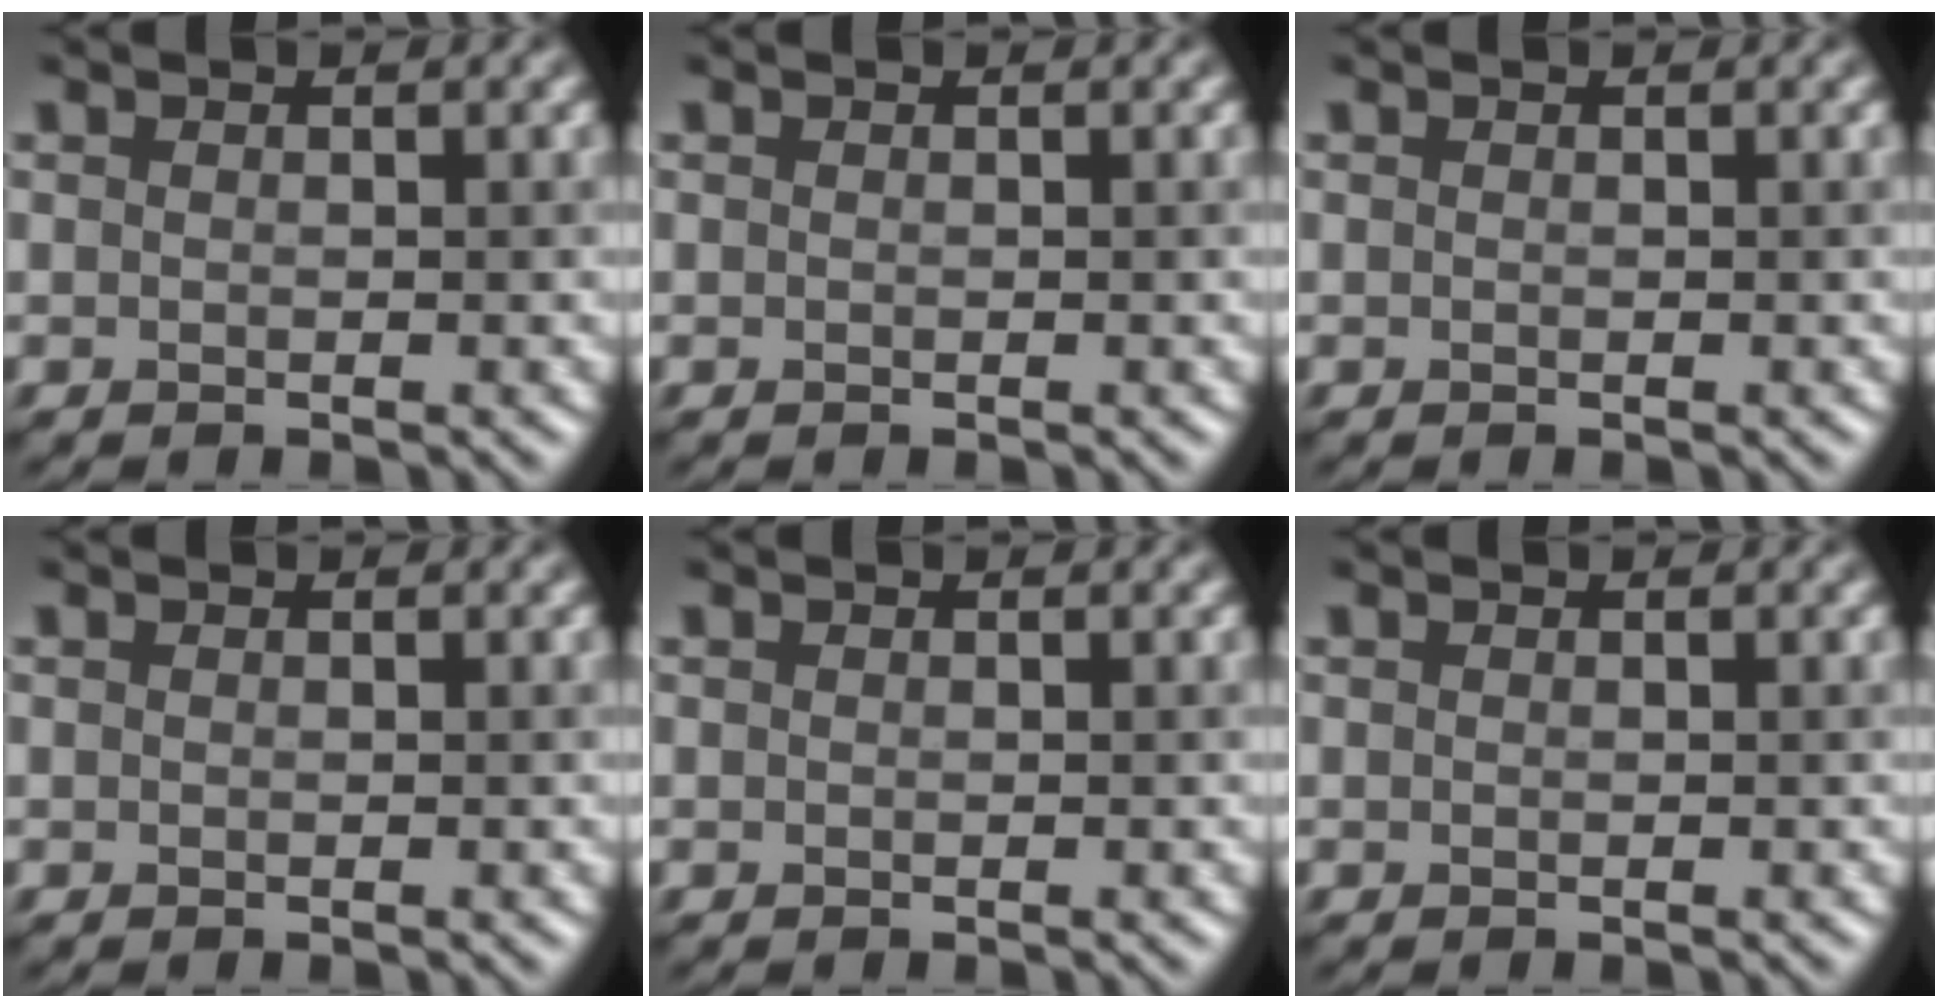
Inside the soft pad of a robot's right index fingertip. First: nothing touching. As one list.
[{"total": 0.0}, {"total": 0.0}, {"total": 0.0}, {"total": 0.0}, {"total": 0.0}]